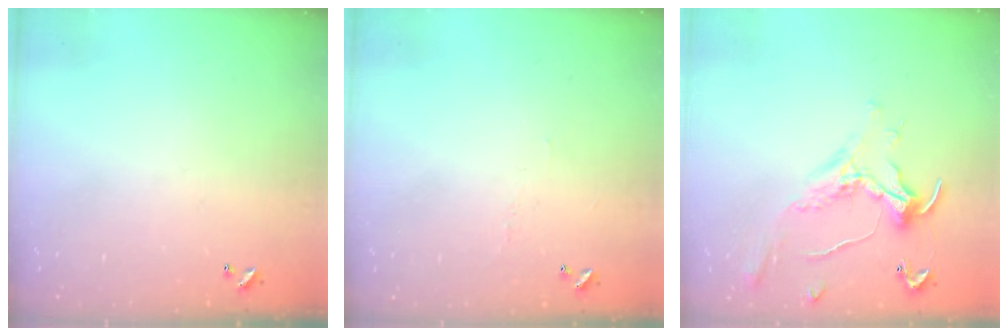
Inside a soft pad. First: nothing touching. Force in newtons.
{"total": 0.9, "press": 0.7, "slide": 0.6}
{"total": 1.1, "press": 1.0, "slide": 0.4}